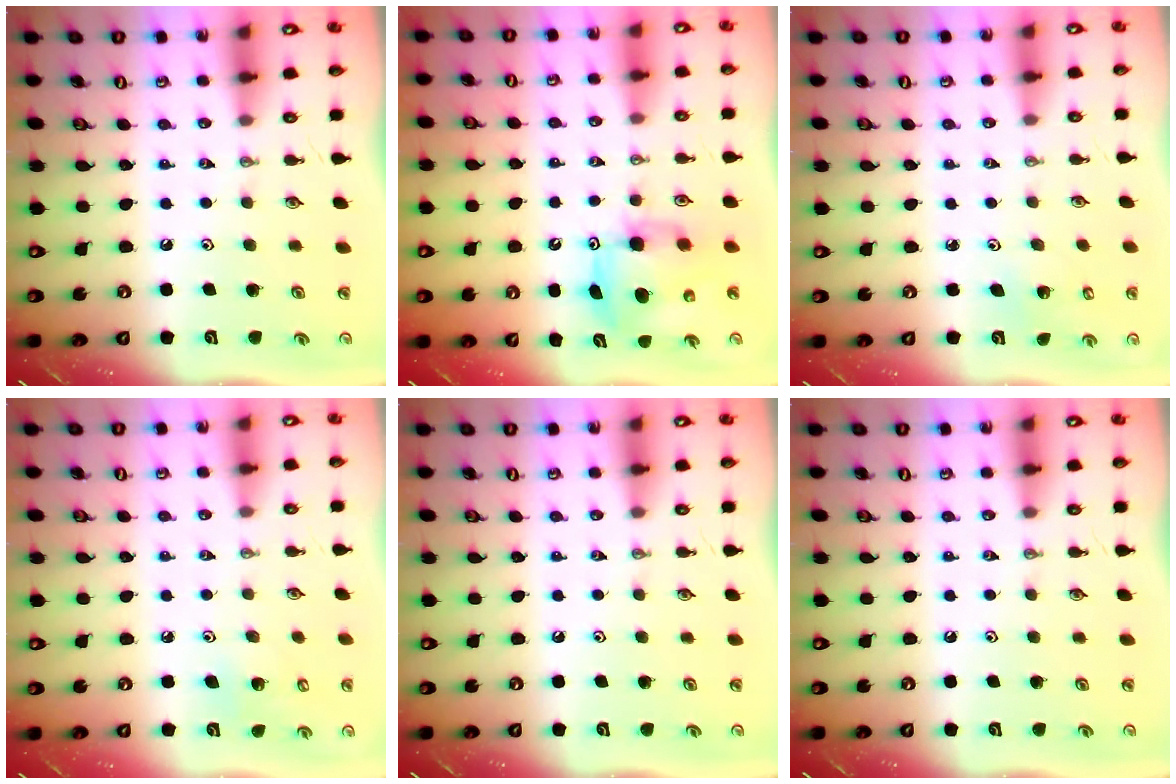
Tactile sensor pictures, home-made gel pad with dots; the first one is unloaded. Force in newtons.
{"total": 7.8, "press": 7.7, "slide": 0.4}
{"total": 2.2, "press": 2.2, "slide": 0.2}
{"total": 4.7, "press": 4.6, "slide": 0.4}
{"total": 0.0}
{"total": 0.0}